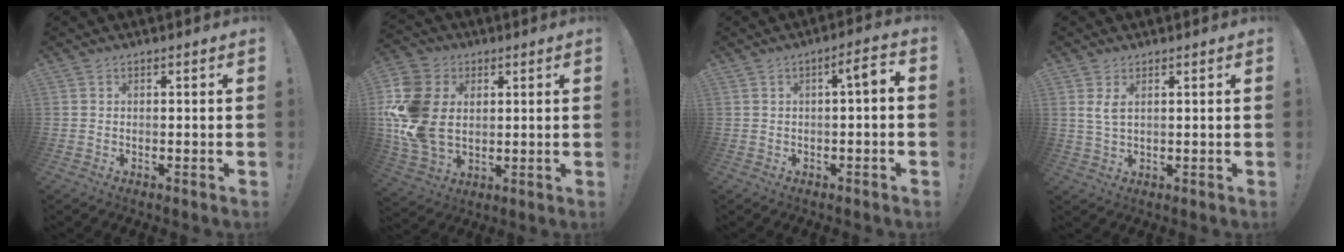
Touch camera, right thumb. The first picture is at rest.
{"total": 19.0, "force": [2.3, 14.2, 12.4], "torque": [-0.269, -0.005, 0.047]}
{"total": 4.3, "force": [-0.4, 0.8, 4.2], "torque": [-0.063, 0.004, -0.012]}
{"total": 3.9, "force": [1.8, 1.6, 3.1], "torque": [-0.068, -0.003, 0.031]}